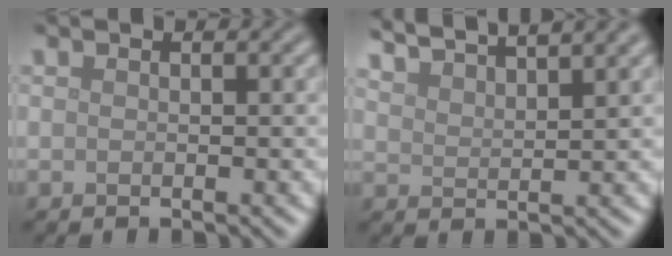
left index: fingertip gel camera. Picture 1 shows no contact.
{"total": 5.9, "force": [5.2, 1.1, 2.7], "torque": [-0.027, 0.025, 0.060]}